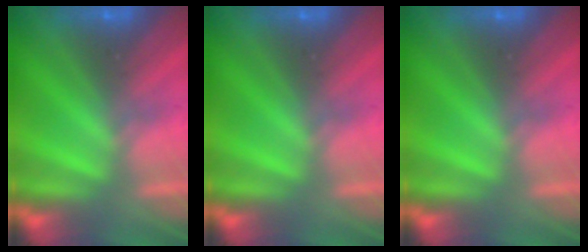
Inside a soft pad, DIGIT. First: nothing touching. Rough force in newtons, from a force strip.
{"total": 0.0}
{"total": 0.0}